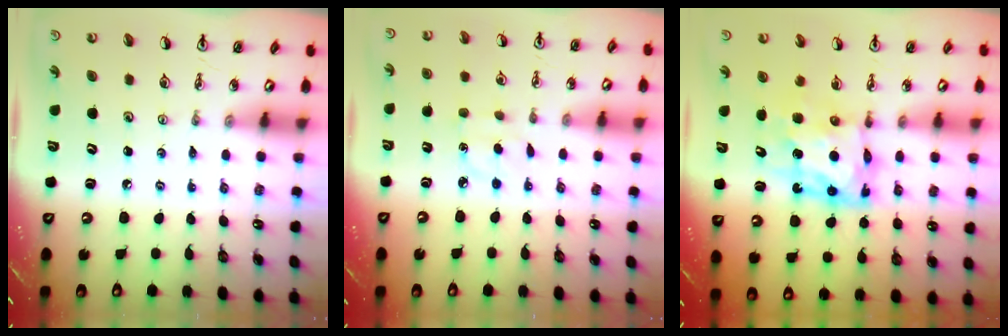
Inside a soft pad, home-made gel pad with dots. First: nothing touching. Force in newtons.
{"total": 4.9, "press": 4.9, "slide": 0.5}
{"total": 9.2, "press": 9.1, "slide": 1.5}